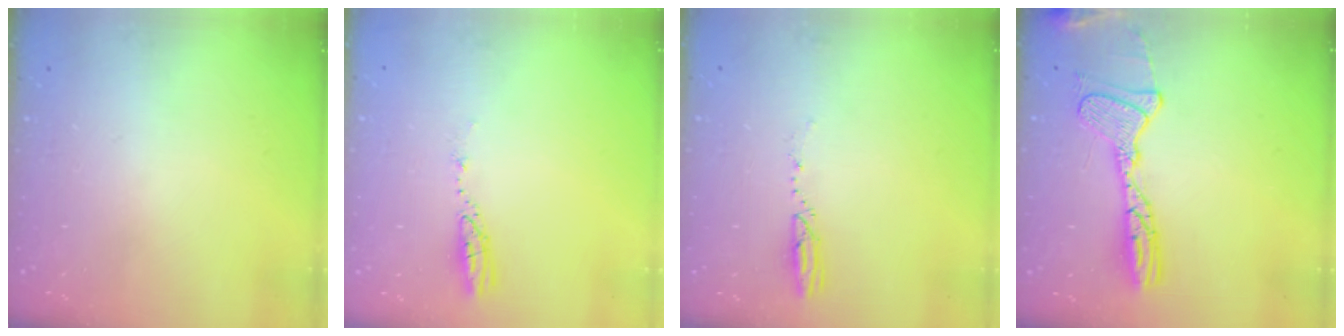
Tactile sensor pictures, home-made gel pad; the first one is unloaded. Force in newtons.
{"total": 3.7, "press": 3.7, "slide": 0.3}
{"total": 2.9, "press": 2.9, "slide": 0.4}
{"total": 16.1, "press": 16.0, "slide": 1.6}